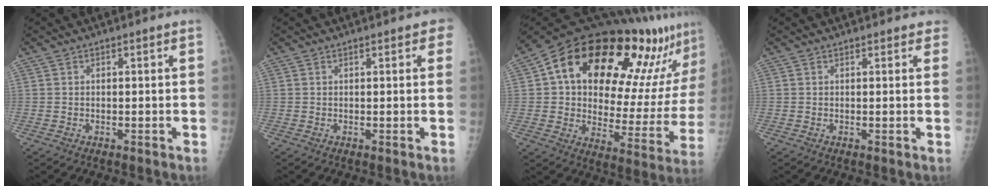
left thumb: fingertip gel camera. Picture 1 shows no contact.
{"total": 2.7, "force": [1.6, 1.3, 1.7], "torque": [0.000, 0.000, 0.014]}
{"total": 29.7, "force": [17.8, 12.8, 20.1], "torque": [-0.256, -0.028, 0.262]}
{"total": 2.7, "force": [2.3, 1.3, 0.6], "torque": [0.022, -0.005, 0.013]}